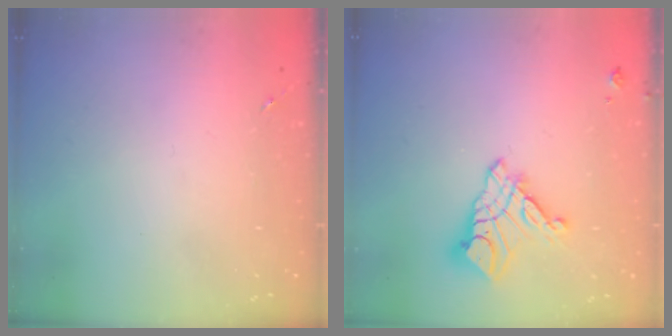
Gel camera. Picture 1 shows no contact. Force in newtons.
{"total": 12.6, "press": 12.5, "slide": 1.1}